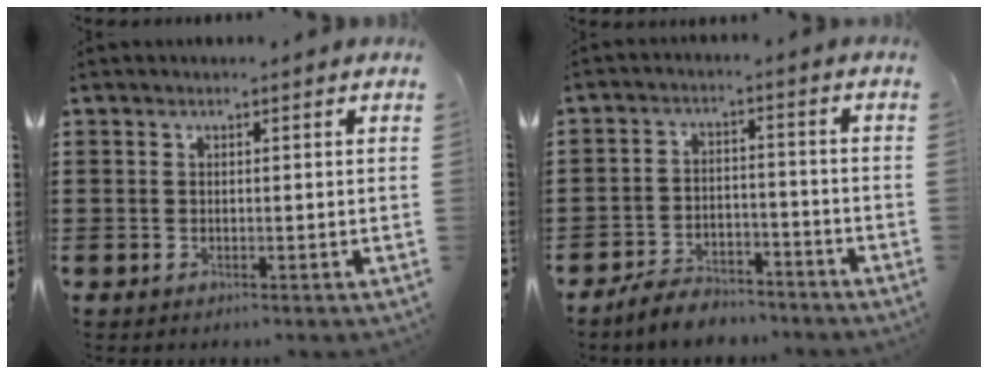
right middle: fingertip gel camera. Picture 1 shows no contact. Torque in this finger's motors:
{"motor_torque": [0.23, -0.12, -0.06, -0.06]}